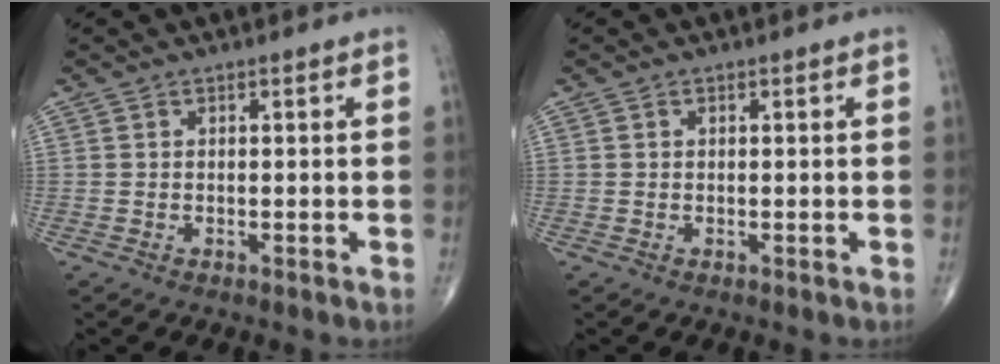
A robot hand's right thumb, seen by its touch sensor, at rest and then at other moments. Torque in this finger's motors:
{"motor_torque": [-0.19, -0.13, -0.05, 0.01, 0.05]}